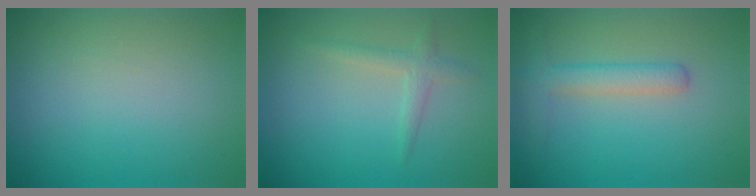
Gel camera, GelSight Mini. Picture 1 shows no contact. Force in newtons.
{"total": 1.6, "press": 1.6, "slide": 0.0}
{"total": 2.7, "press": 2.7, "slide": 0.1}